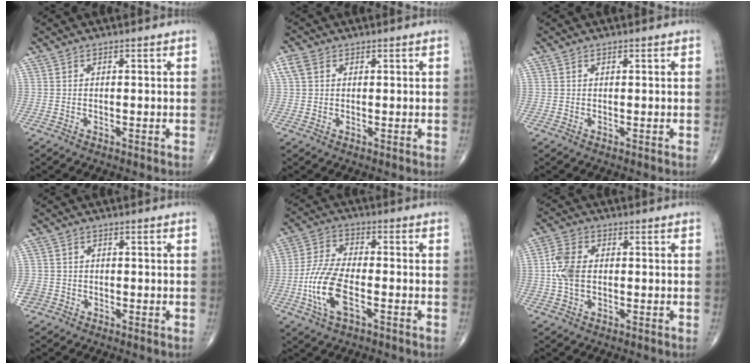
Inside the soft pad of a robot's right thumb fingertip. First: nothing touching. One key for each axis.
{"total": 2.9, "fx": 1.0, "fy": 2.1, "fz": 1.6, "tx": -0.038, "ty": 0.012, "tz": 0.022}
{"total": 0.0}
{"total": 3.1, "fx": -1.3, "fy": 2.7, "fz": 0.7, "tx": -0.010, "ty": 0.010, "tz": -0.024}
{"total": 11.1, "fx": -3.4, "fy": 4.9, "fz": 9.4, "tx": -0.207, "ty": 0.015, "tz": -0.068}
{"total": 6.5, "fx": 0.0, "fy": 4.1, "fz": 5.1, "tx": -0.116, "ty": 0.012, "tz": -0.002}